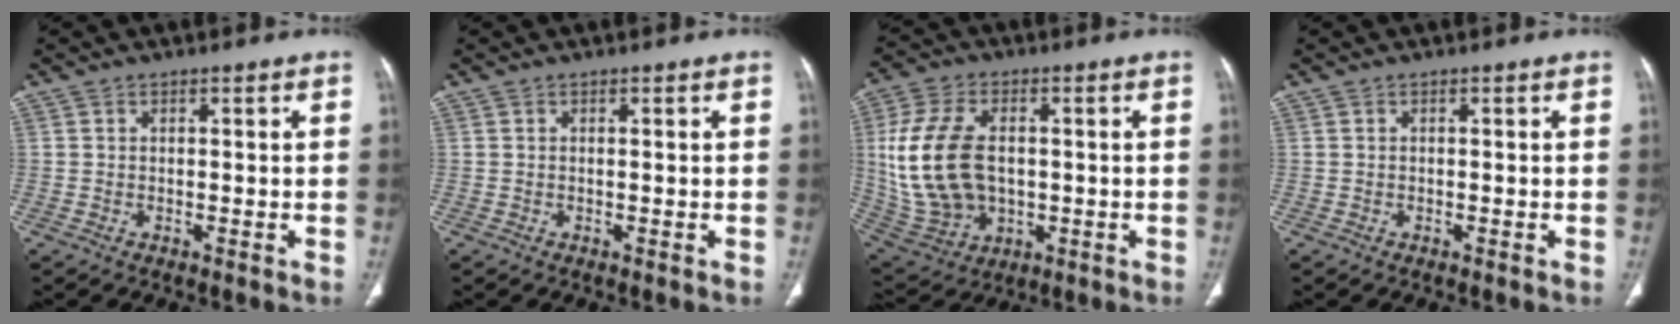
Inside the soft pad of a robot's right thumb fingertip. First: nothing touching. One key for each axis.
{"total": 0.0}
{"total": 18.3, "fx": 1.1, "fy": 12.0, "fz": 13.7, "tx": -0.277, "ty": -0.002, "tz": 0.036}
{"total": 0.0}